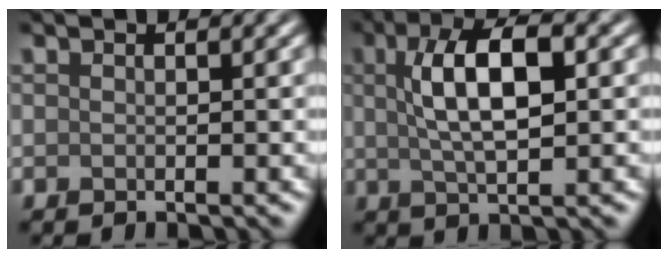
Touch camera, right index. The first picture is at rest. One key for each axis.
{"total": 6.6, "fx": 1.3, "fy": 2.3, "fz": 6.0, "tx": -0.105, "ty": 0.012, "tz": 0.023}